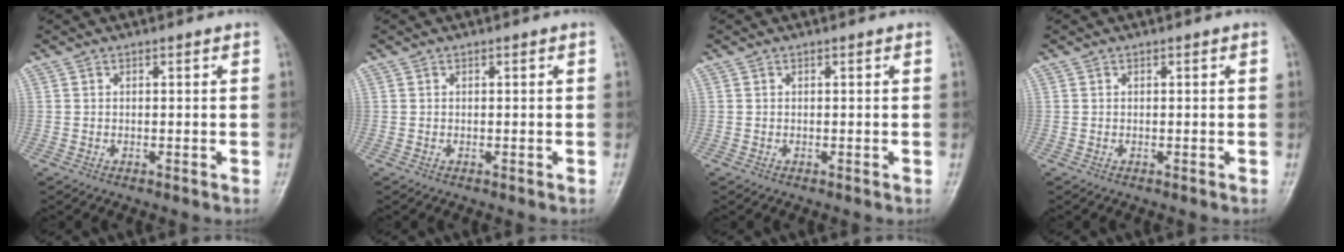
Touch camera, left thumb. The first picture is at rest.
{"total": 0.0}
{"total": 0.0}
{"total": 0.0}